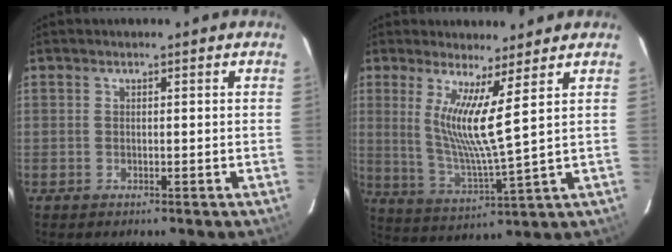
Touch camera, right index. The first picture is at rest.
{"total": 9.0, "force": [3.9, -0.8, 8.1], "torque": [-0.151, -0.022, 0.078]}